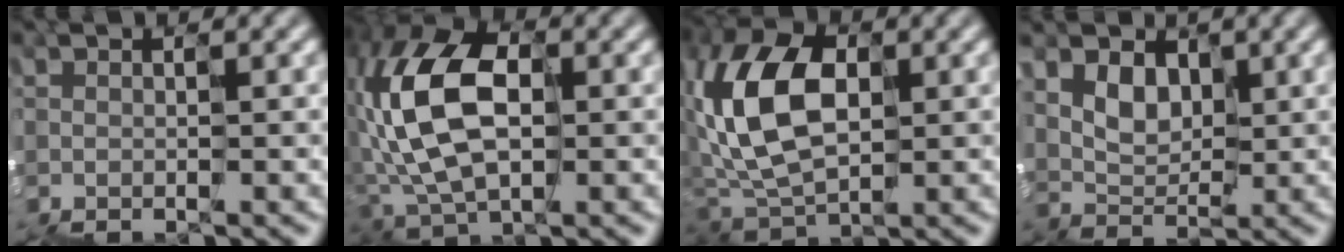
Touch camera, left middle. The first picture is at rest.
{"total": 8.1, "force": [0.7, 5.0, 6.2], "torque": [-0.166, 0.030, 0.004]}
{"total": 7.1, "force": [1.5, 5.1, 4.7], "torque": [-0.134, 0.025, 0.024]}
{"total": 2.3, "force": [1.6, 1.2, -1.0], "torque": [0.000, 0.009, 0.034]}